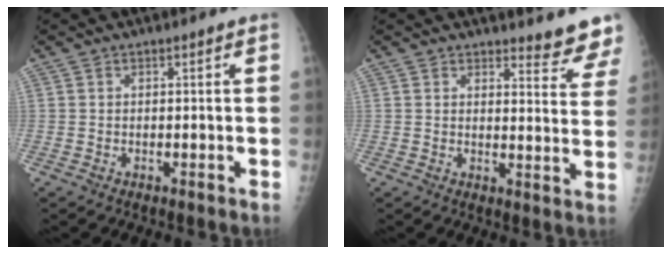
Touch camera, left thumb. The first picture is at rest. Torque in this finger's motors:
{"motor_torque": [0.72, 0.15, 0.12, -0.28, 0.01]}